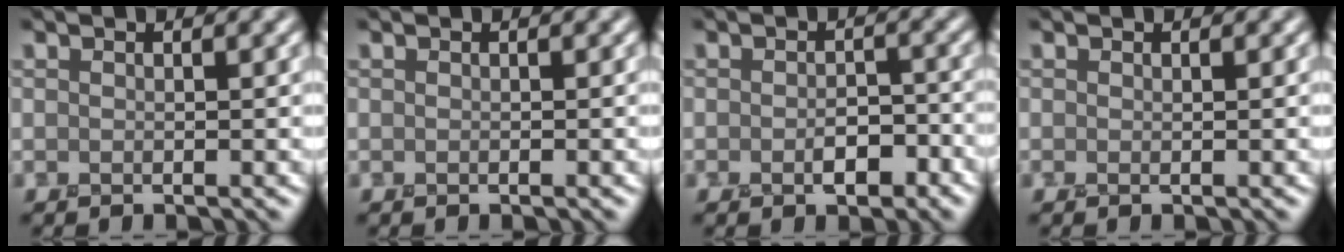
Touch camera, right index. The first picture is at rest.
{"total": 0.0}
{"total": 2.4, "force": [-1.1, 1.3, 1.7], "torque": [-0.024, 0.005, -0.017]}
{"total": 0.0}